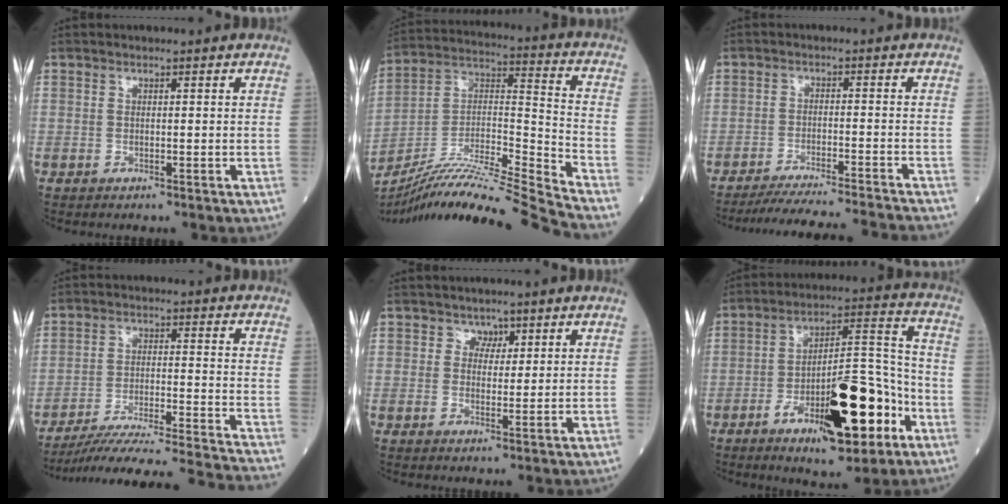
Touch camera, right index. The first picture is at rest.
{"total": 21.3, "force": [-19.2, -2.6, 8.9], "torque": [-0.175, 0.000, -0.336]}
{"total": 13.7, "force": [-12.9, -1.1, 4.5], "torque": [-0.050, -0.020, -0.188]}
{"total": 22.0, "force": [-20.5, -1.5, 7.8], "torque": [-0.085, -0.037, -0.294]}
{"total": 1.9, "force": [1.2, 1.5, 0.4], "torque": [0.008, -0.003, 0.014]}
{"total": 18.0, "force": [-7.6, 4.8, 15.5], "torque": [-0.244, 0.012, -0.109]}